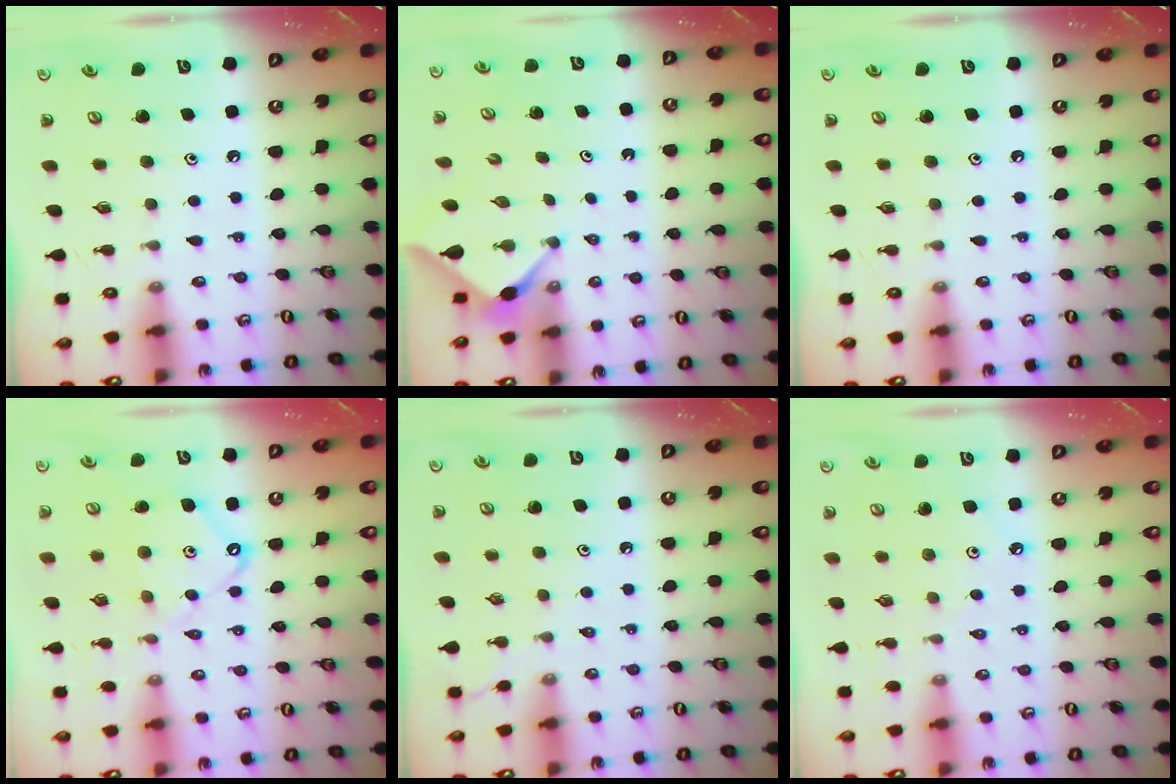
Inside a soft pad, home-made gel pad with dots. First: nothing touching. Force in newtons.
{"total": 3.1, "press": 3.1, "slide": 0.4}
{"total": 0.0}
{"total": 9.2, "press": 9.2, "slide": 0.8}
{"total": 1.3, "press": 1.3, "slide": 0.3}
{"total": 2.2, "press": 2.1, "slide": 0.4}